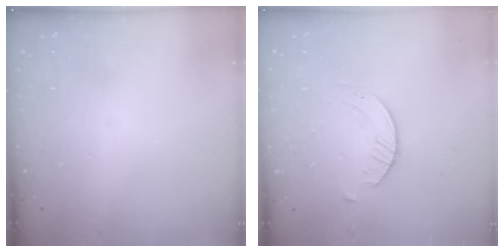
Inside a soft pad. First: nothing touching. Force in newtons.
{"total": 1.6, "press": 1.6, "slide": 0.3}